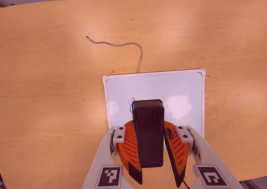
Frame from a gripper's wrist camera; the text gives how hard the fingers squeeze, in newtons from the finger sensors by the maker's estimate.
{"total": 9.7, "left": 9.4, "right": 10.0}